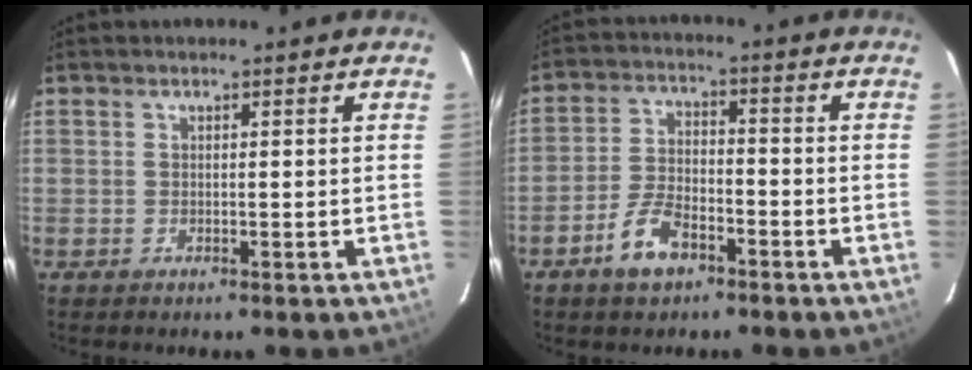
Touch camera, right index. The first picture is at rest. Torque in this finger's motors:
{"motor_torque": [0.70, -0.65, 0.40, 0.09]}